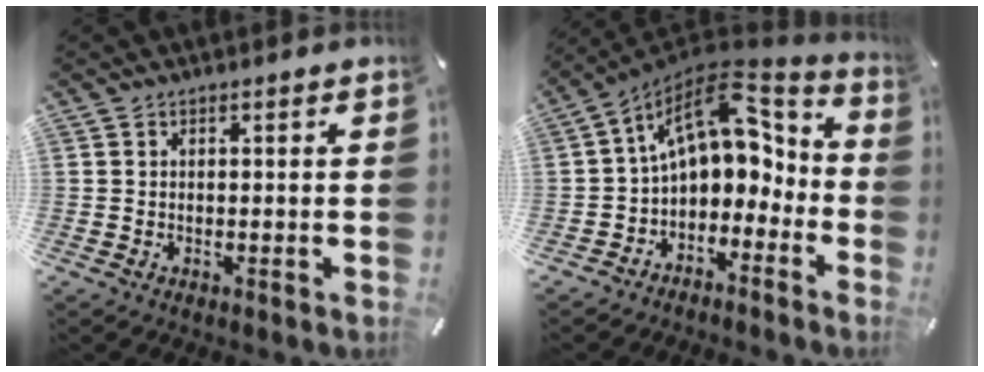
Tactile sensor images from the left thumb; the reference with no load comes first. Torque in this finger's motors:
{"motor_torque": [0.08, 1.85, 1.34, 1.24, 0.44]}